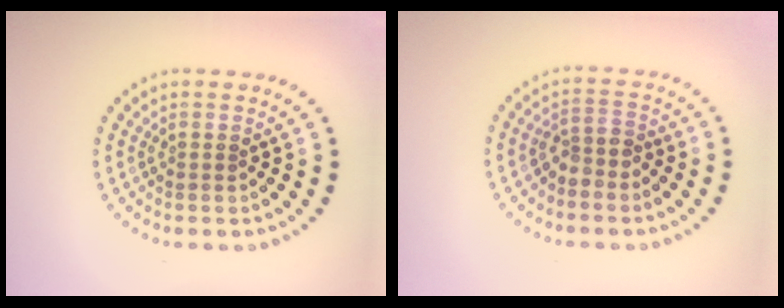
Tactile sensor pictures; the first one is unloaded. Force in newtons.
{"total": 2.0, "press": 1.6, "slide": 1.3}